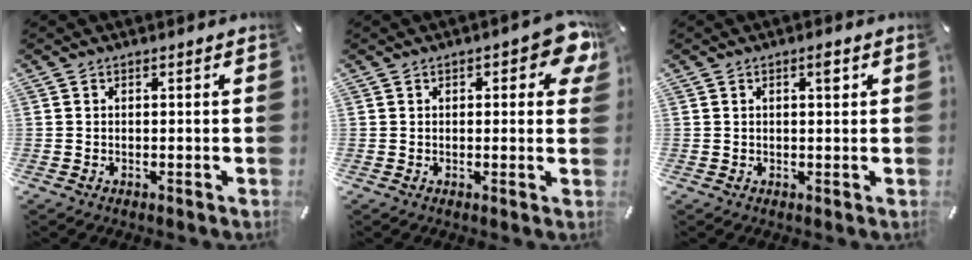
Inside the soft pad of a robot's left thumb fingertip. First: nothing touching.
{"total": 6.8, "force": [2.6, 3.1, 5.5], "torque": [-0.069, -0.006, 0.039]}
{"total": 2.4, "force": [0.9, 0.9, 2.0], "torque": [-0.034, 0.002, 0.012]}